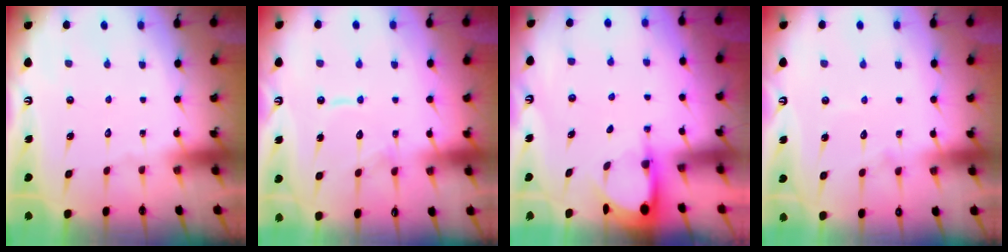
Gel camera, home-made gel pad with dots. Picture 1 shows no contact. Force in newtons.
{"total": 10.6, "press": 10.6, "slide": 0.9}
{"total": 3.4, "press": 3.4, "slide": 0.3}
{"total": 7.8, "press": 7.8, "slide": 0.6}